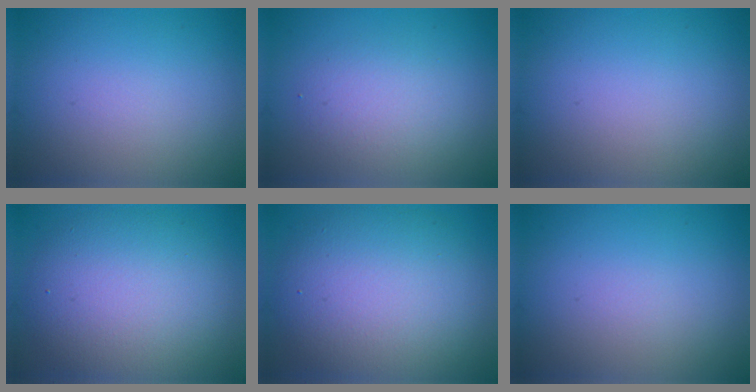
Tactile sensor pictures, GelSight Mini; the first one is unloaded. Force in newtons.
{"total": 2.6, "press": 2.6, "slide": 0.1}
{"total": 0.0}
{"total": 8.5, "press": 8.4, "slide": 0.6}
{"total": 9.3, "press": 9.3, "slide": 0.5}
{"total": 0.0}